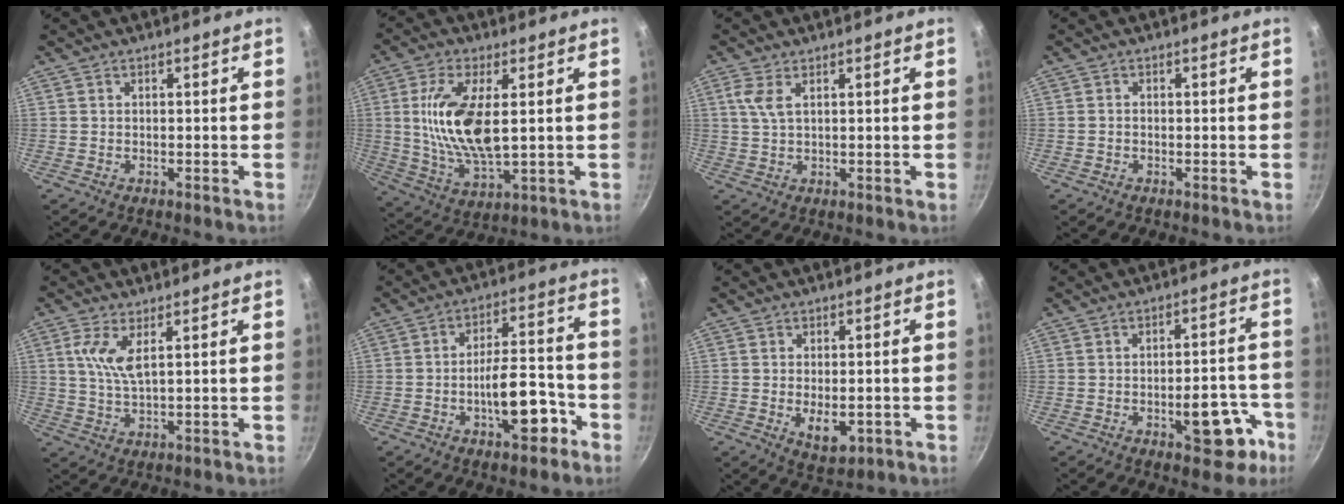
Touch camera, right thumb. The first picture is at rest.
{"total": 14.8, "force": [2.1, 6.3, 13.1], "torque": [-0.254, -0.010, 0.045]}
{"total": 3.6, "force": [1.5, 1.3, 2.9], "torque": [-0.065, -0.003, 0.031]}
{"total": 0.7, "force": [-0.3, 0.5, 0.3], "torque": [-0.006, 0.003, -0.006]}
{"total": 6.0, "force": [2.3, 2.0, 5.2], "torque": [-0.107, -0.013, 0.048]}
{"total": 11.5, "force": [-4.8, 4.8, 9.2], "torque": [-0.112, 0.048, -0.070]}
{"total": 5.9, "force": [-1.0, 3.3, 4.8], "torque": [-0.067, -0.009, -0.006]}
{"total": 10.6, "force": [-4.5, 5.1, 8.2], "torque": [-0.061, 0.037, -0.053]}